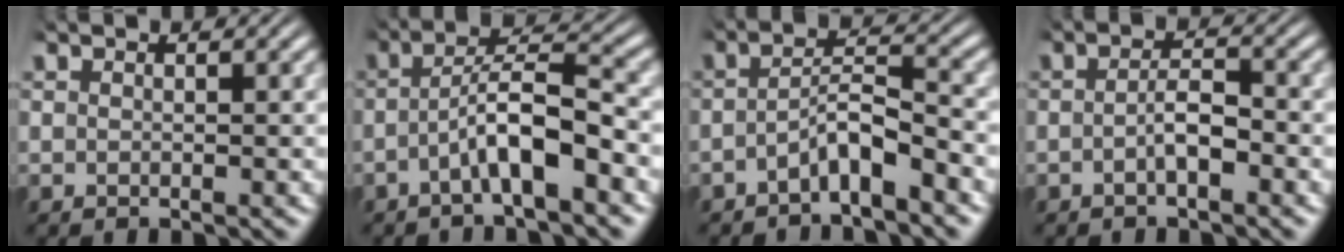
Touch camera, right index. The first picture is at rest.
{"total": 4.2, "force": [-1.9, 0.8, 3.6], "torque": [-0.063, 0.005, -0.035]}
{"total": 3.9, "force": [-3.0, 1.0, 2.3], "torque": [-0.043, -0.009, -0.048]}
{"total": 2.2, "force": [-1.3, 0.4, 1.8], "torque": [-0.028, -0.004, -0.022]}